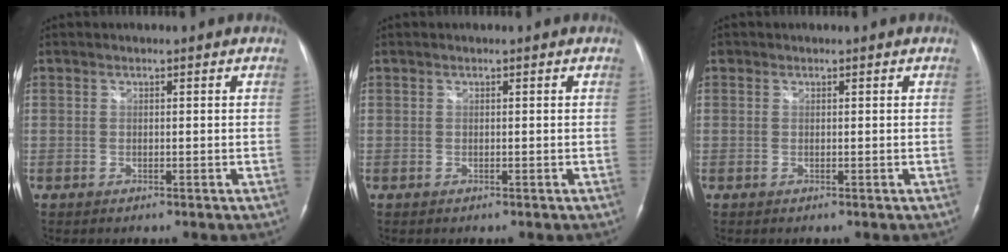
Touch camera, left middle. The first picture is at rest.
{"total": 0.0}
{"total": 0.0}